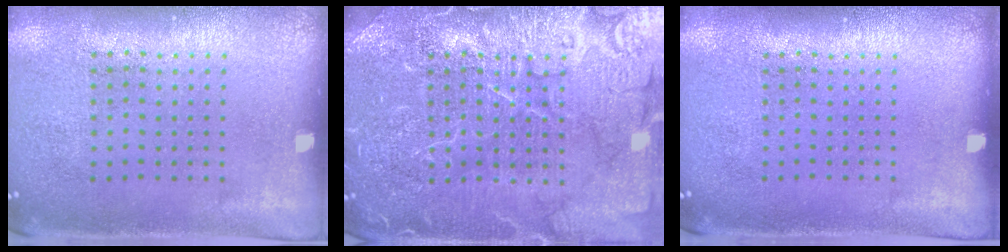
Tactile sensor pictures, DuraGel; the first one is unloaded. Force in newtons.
{"total": 7.1, "press": 7.0, "slide": 1.0}
{"total": 0.0}